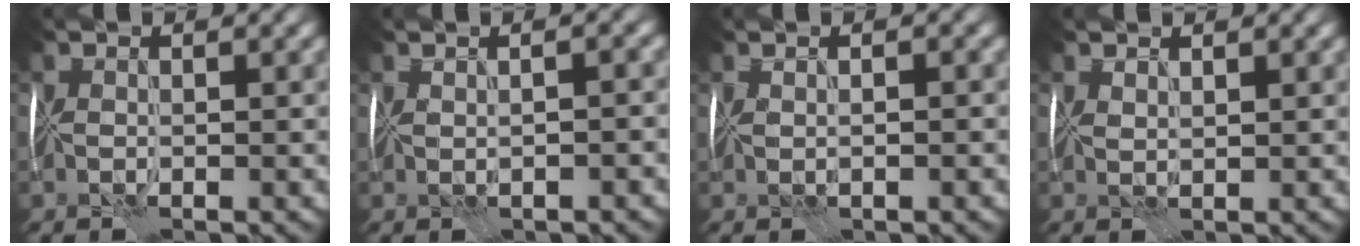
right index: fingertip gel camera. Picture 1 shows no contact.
{"total": 2.4, "force": [0.6, 0.6, 2.3], "torque": [-0.033, 0.012, 0.009]}
{"total": 1.1, "force": [0.5, 0.1, 1.0], "torque": [-0.011, 0.008, 0.008]}
{"total": 1.4, "force": [1.4, 0.0, 0.0], "torque": [-0.005, 0.005, 0.028]}